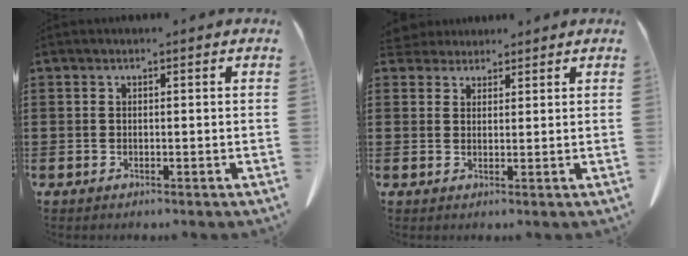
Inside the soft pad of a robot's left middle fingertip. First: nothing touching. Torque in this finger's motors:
{"motor_torque": [0.03, 0.03, 0.00, 0.00]}